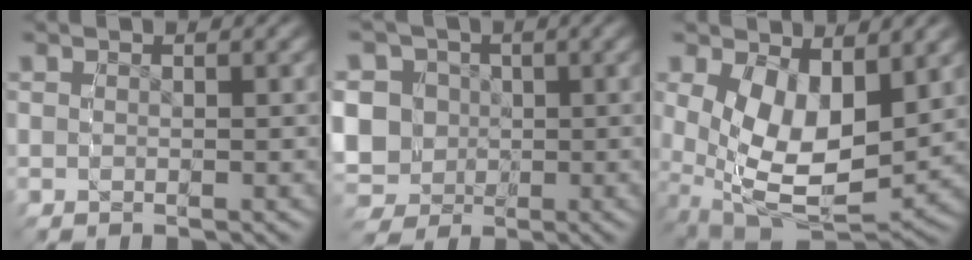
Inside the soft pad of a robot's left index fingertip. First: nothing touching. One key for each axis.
{"total": 12.9, "fx": 0.0, "fy": 11.9, "fz": 4.9, "tx": -0.125, "ty": -0.032, "tz": -0.009}
{"total": 10.2, "fx": -0.9, "fy": 6.9, "fz": 7.5, "tx": -0.152, "ty": -0.058, "tz": 0.007}